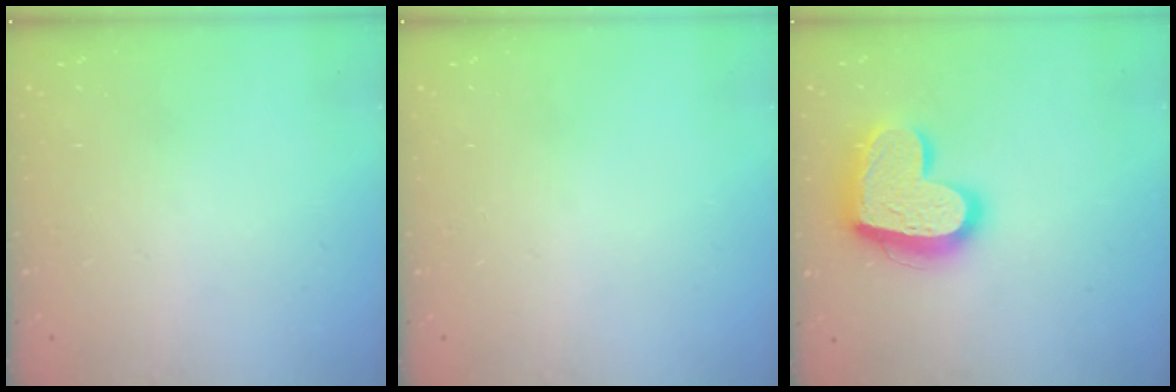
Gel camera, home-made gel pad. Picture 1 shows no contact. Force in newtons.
{"total": 0.0}
{"total": 18.3, "press": 18.2, "slide": 1.7}